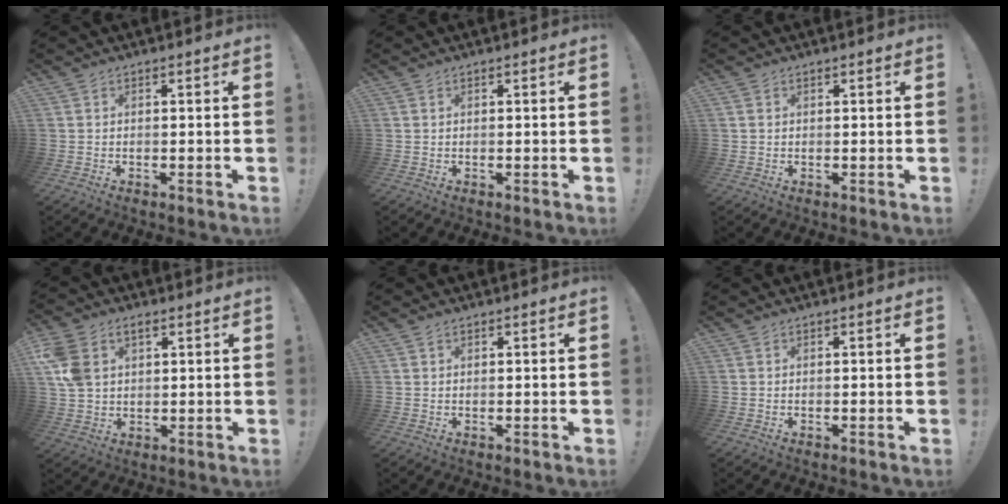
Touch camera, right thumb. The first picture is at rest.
{"total": 0.0}
{"total": 0.8, "force": [0.4, 0.6, 0.2], "torque": [-0.011, 0.006, 0.009]}
{"total": 9.3, "force": [3.5, 6.7, 5.3], "torque": [-0.113, -0.008, 0.069]}
{"total": 0.7, "force": [0.6, 0.4, 0.0], "torque": [0.005, -0.002, 0.010]}
{"total": 0.0}